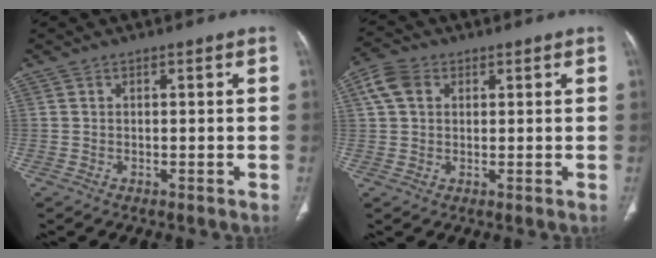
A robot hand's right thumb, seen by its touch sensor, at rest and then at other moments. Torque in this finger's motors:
{"motor_torque": [-0.86, 0.67, 0.00, -0.16, 0.02]}